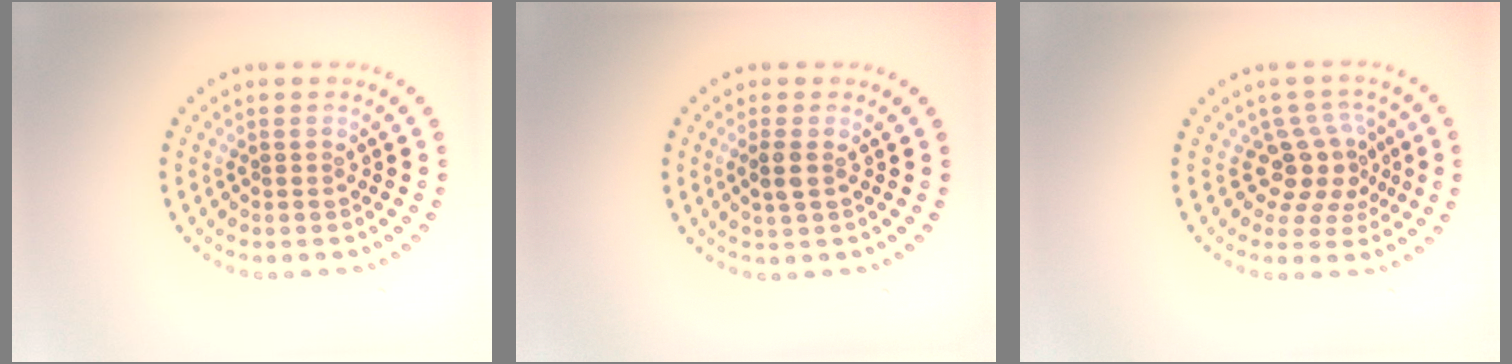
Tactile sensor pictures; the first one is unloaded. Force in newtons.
{"total": 1.4, "press": 1.3, "slide": 0.4}
{"total": 3.7, "press": 2.8, "slide": 2.4}